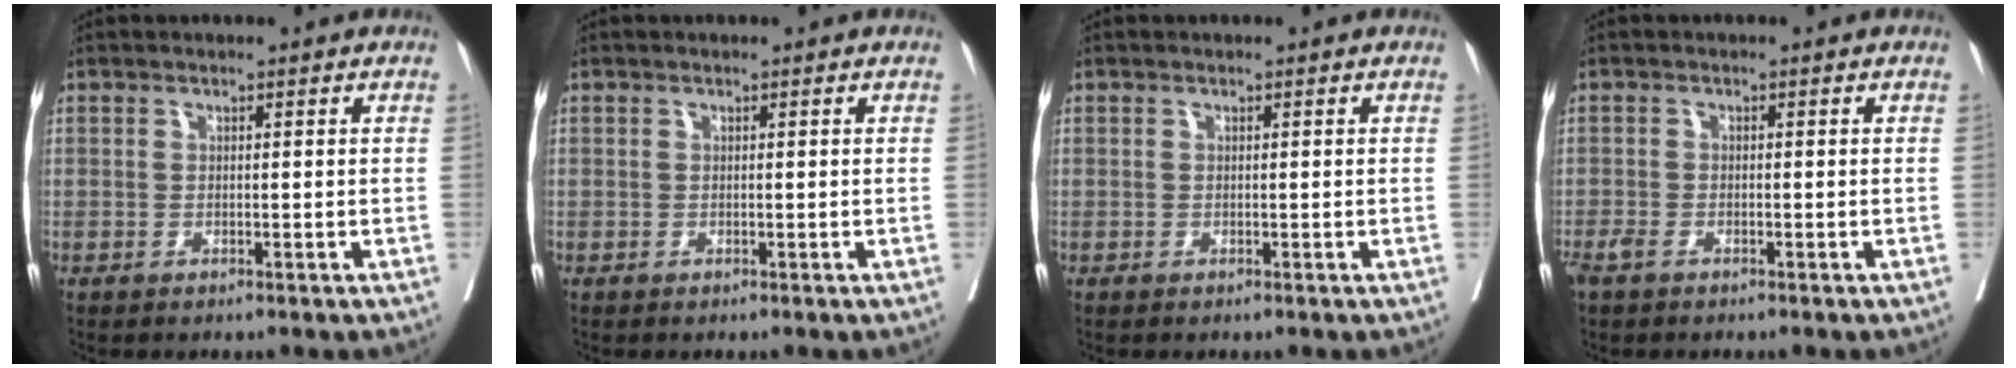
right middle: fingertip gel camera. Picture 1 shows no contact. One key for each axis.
{"total": 0.0}
{"total": 0.0}
{"total": 2.0, "fx": -1.3, "fy": 0.8, "fz": 1.2, "tx": -0.026, "ty": -0.003, "tz": -0.023}